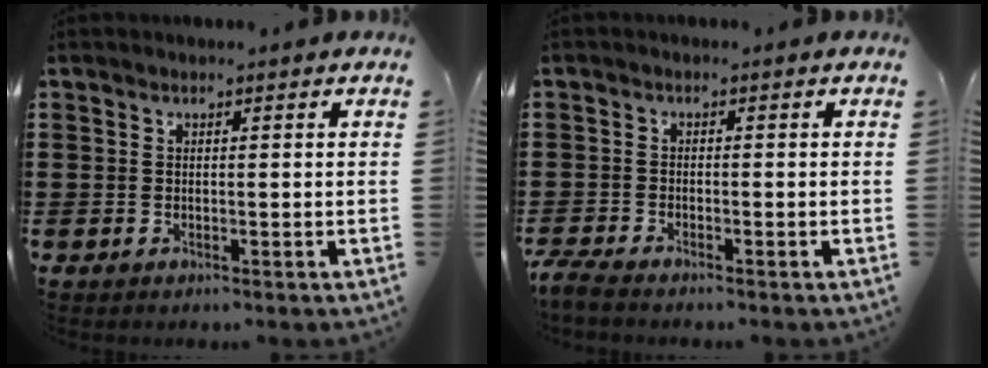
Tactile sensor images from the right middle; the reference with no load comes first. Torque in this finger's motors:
{"motor_torque": [1.33, -0.07, 0.43, 0.11]}